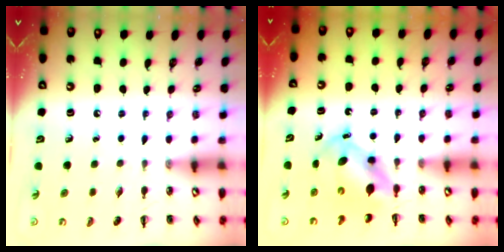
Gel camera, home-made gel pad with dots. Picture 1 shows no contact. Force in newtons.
{"total": 5.7, "press": 5.7, "slide": 0.8}